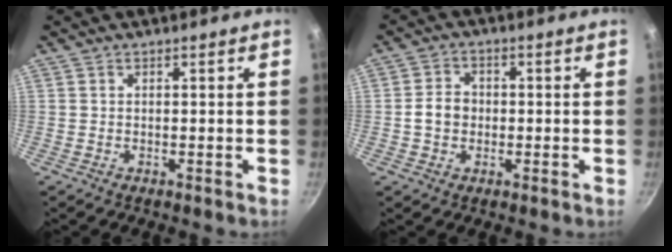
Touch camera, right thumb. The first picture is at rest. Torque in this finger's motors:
{"motor_torque": [0.47, 1.10, 0.66, -0.56, 0.08]}